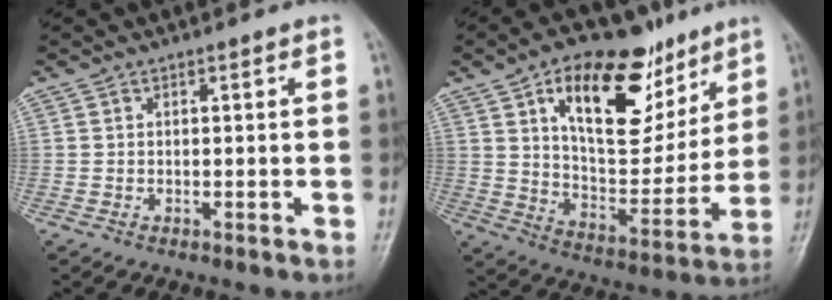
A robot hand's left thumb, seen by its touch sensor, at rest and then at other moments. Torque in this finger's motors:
{"motor_torque": [0.25, 0.62, 1.31, -1.47, 0.21]}